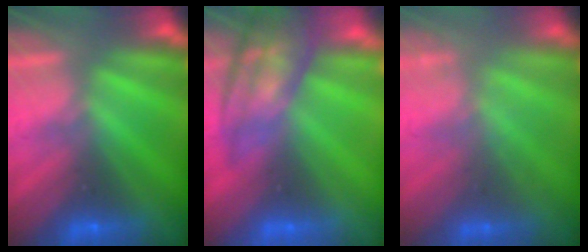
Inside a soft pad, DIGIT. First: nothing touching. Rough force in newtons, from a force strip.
{"total": 7.8}
{"total": 1.9}